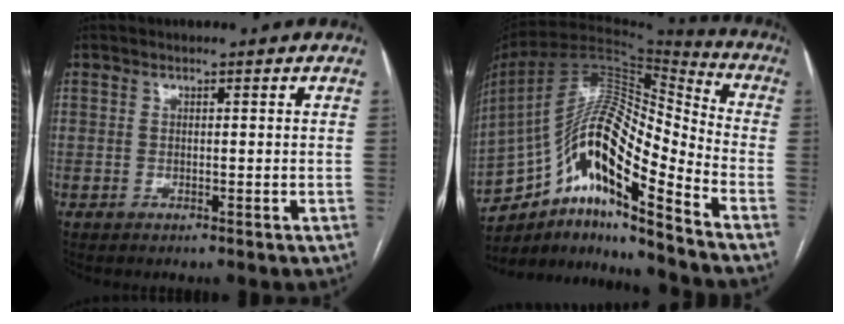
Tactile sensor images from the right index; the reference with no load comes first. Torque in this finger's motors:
{"motor_torque": [0.94, -0.95, 0.67, 0.19]}